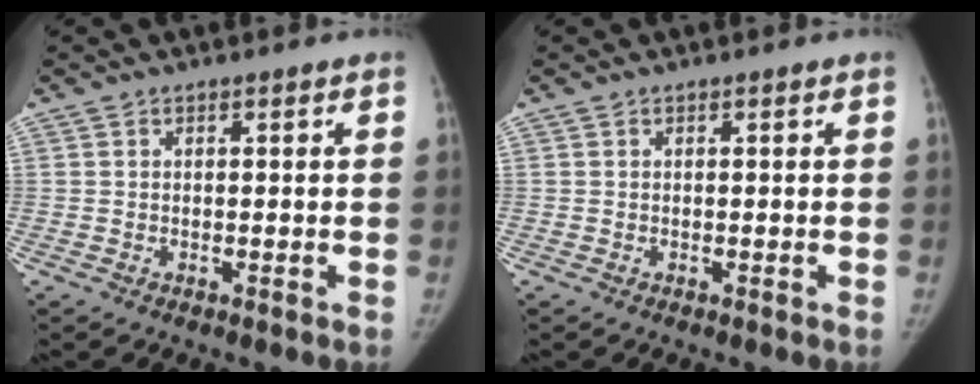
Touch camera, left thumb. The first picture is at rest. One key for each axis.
{"total": 0.0}